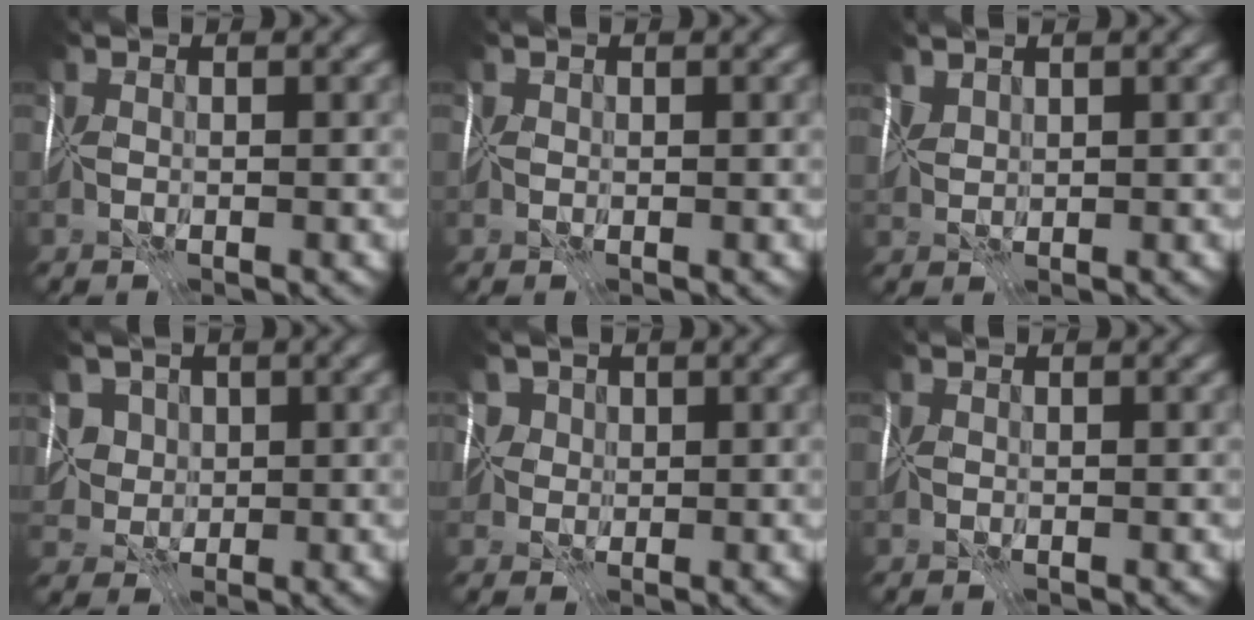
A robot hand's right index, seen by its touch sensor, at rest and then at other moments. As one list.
[{"total": 0.6, "force": [0.4, 0.4, 0.0], "torque": [0.002, 0.007, 0.005]}, {"total": 1.6, "force": [1.3, 0.8, 0.6], "torque": [-0.018, 0.005, 0.030]}, {"total": 4.0, "force": [1.2, 3.6, 1.4], "torque": [-0.025, -0.004, 0.028]}, {"total": 3.9, "force": [1.4, 3.4, 1.3], "torque": [-0.015, 0.009, 0.018]}, {"total": 0.0}]